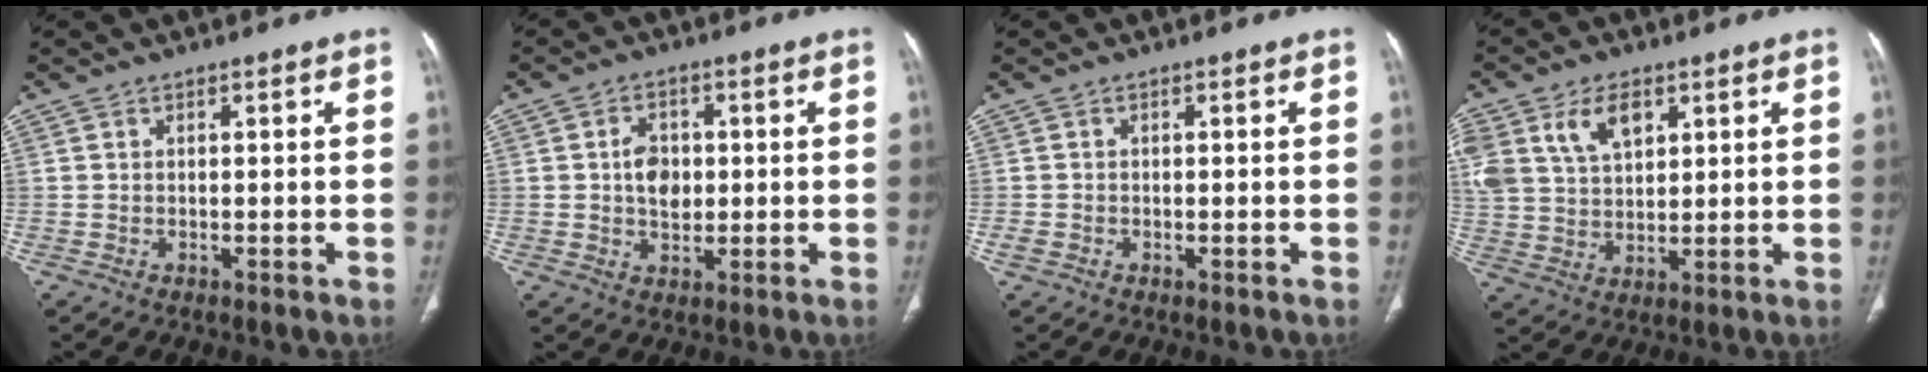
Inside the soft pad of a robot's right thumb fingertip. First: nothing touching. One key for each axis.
{"total": 5.8, "fx": 0.5, "fy": 4.2, "fz": 4.0, "tx": -0.048, "ty": -0.001, "tz": 0.008}
{"total": 1.2, "fx": -0.4, "fy": 0.9, "fz": 0.6, "tx": -0.015, "ty": 0.003, "tz": -0.008}
{"total": 12.9, "fx": 5.8, "fy": 8.4, "fz": 8.0, "tx": -0.157, "ty": -0.009, "tz": 0.119}